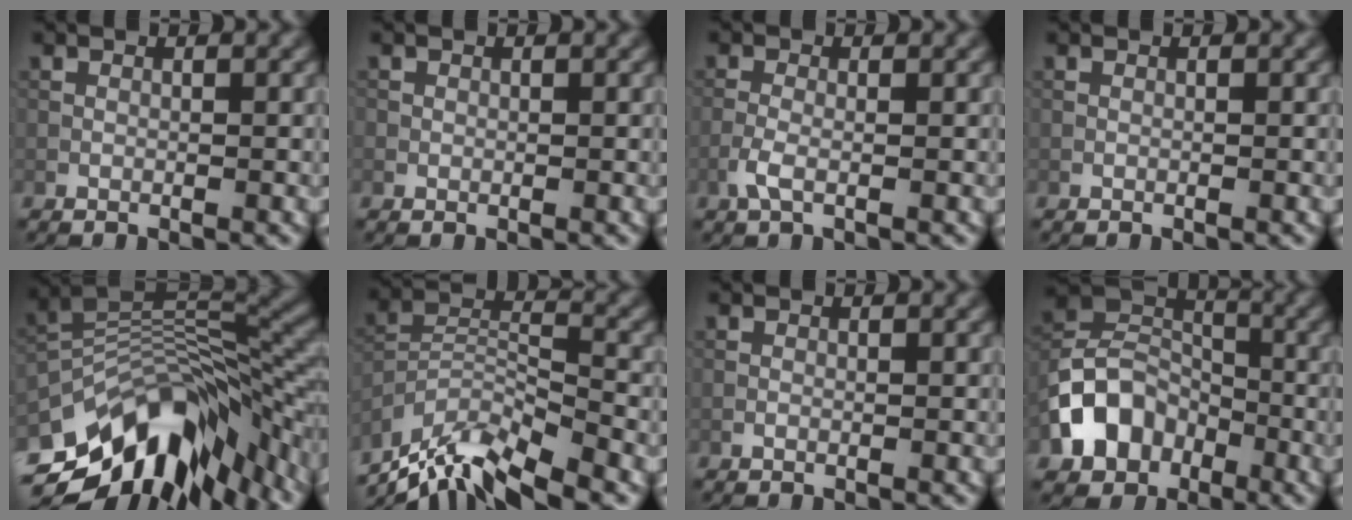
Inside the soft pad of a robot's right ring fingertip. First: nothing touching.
{"total": 0.6, "force": [0.2, 0.5, -0.2], "torque": [0.007, 0.001, 0.002]}
{"total": 1.6, "force": [-0.4, 0.5, 1.5], "torque": [-0.039, 0.005, -0.015]}
{"total": 0.0}
{"total": 13.6, "force": [-6.5, 6.0, 10.2], "torque": [-0.183, 0.026, -0.114]}
{"total": 8.3, "force": [-6.9, 1.9, 4.2], "torque": [-0.084, -0.002, -0.134]}
{"total": 0.0}
{"total": 7.1, "force": [-2.8, 5.6, 3.3], "torque": [-0.061, 0.007, -0.066]}